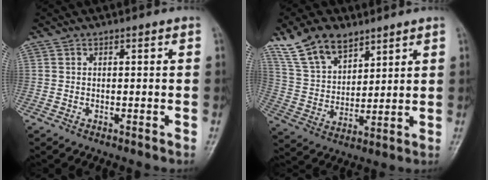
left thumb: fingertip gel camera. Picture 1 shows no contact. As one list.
[{"total": 12.2, "force": [8.6, 6.4, 5.9], "torque": [-0.089, -0.033, 0.169]}]